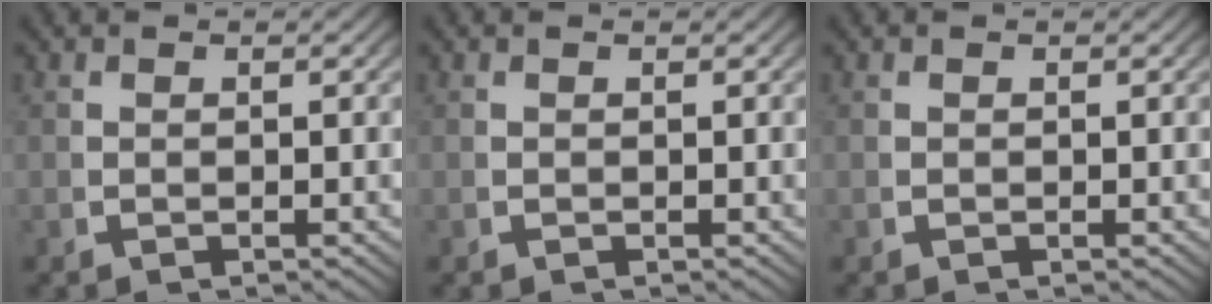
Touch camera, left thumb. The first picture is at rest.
{"total": 0.0}
{"total": 0.0}